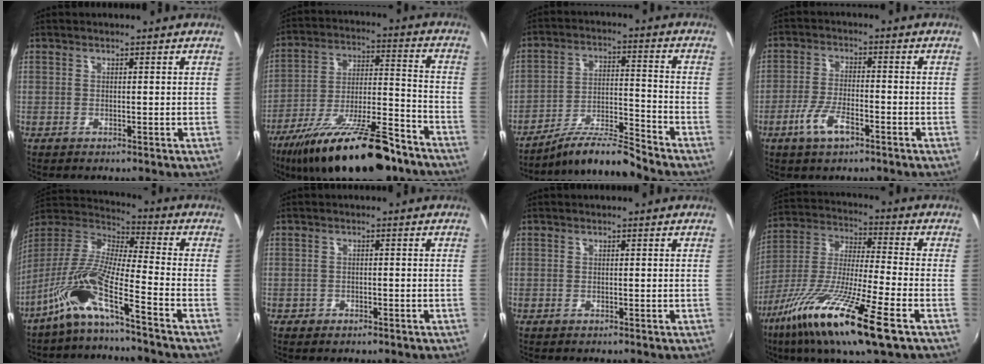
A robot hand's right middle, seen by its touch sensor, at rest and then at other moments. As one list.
[{"total": 24.0, "force": [-17.4, 6.6, 15.3], "torque": [-0.274, -0.033, -0.272]}, {"total": 9.7, "force": [-9.2, -1.1, 2.8], "torque": [-0.065, 0.011, -0.172]}, {"total": 6.7, "force": [-3.8, 2.2, 5.1], "torque": [-0.111, -0.005, -0.071]}, {"total": 12.3, "force": [-8.3, 0.1, 9.1], "torque": [-0.171, -0.002, -0.172]}, {"total": 2.1, "force": [-1.3, 1.4, 0.8], "torque": [-0.019, -0.006, -0.022]}, {"total": 0.0}, {"total": 20.3, "force": [-10.8, 2.6, 17.0], "torque": [-0.338, -0.046, -0.208]}]